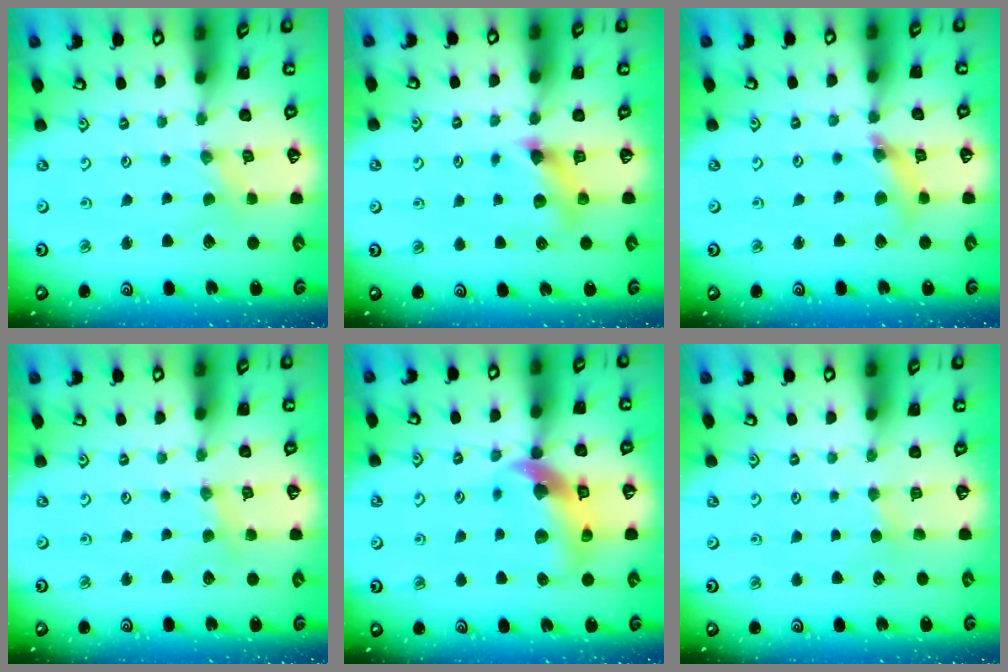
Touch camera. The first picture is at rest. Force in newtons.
{"total": 7.2, "press": 7.2, "slide": 0.7}
{"total": 8.9, "press": 8.8, "slide": 1.1}
{"total": 2.3, "press": 2.3, "slide": 0.3}
{"total": 11.0, "press": 10.9, "slide": 1.6}
{"total": 2.5, "press": 2.5, "slide": 0.3}